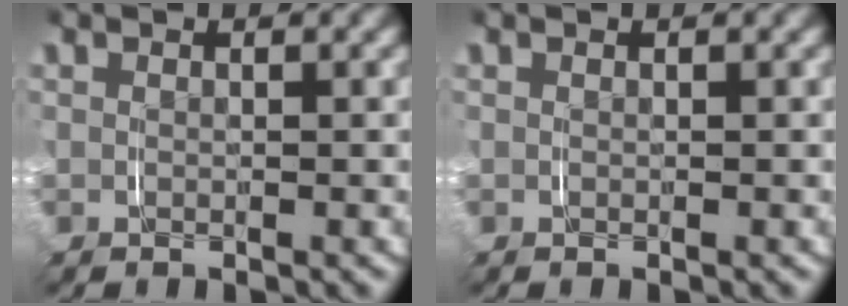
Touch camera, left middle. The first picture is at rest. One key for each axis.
{"total": 0.0}